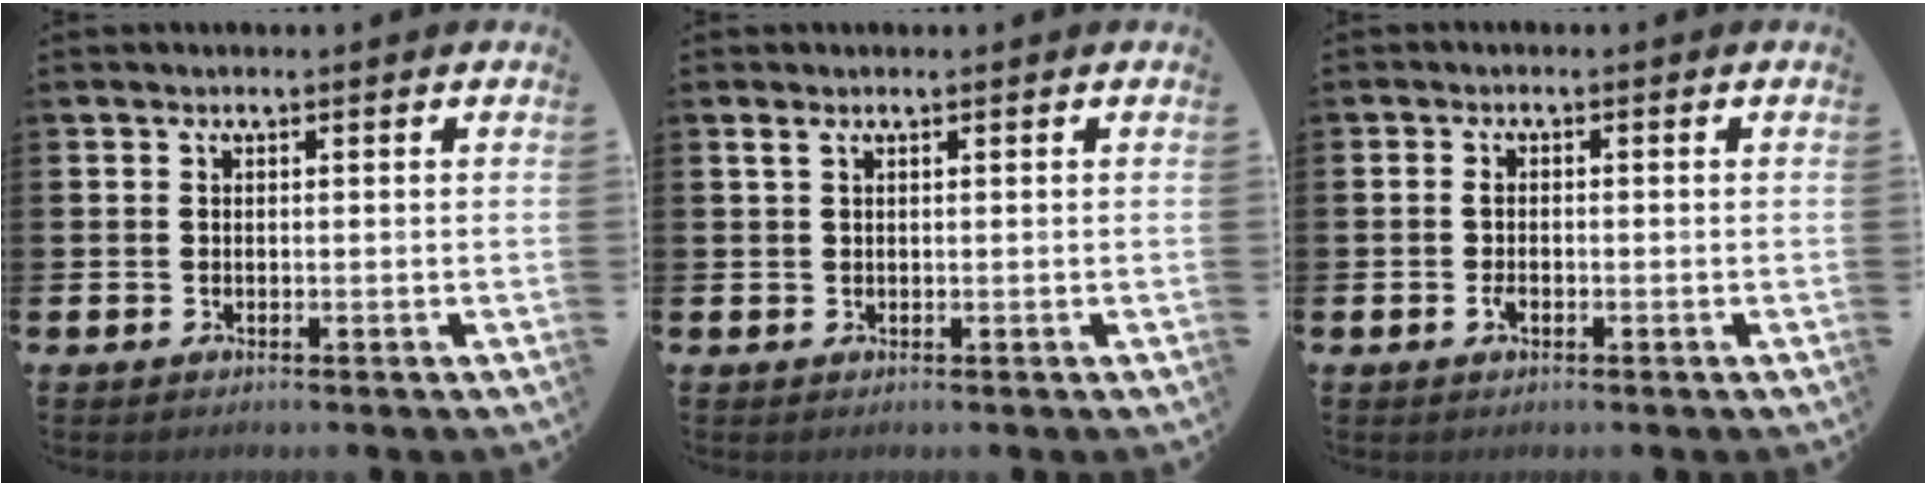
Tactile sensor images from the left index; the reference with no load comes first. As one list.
[{"total": 0.9, "force": [0.5, 0.3, 0.7], "torque": [-0.009, 0.002, 0.006]}, {"total": 1.6, "force": [-0.4, 0.9, 1.3], "torque": [-0.018, -0.001, -0.010]}]